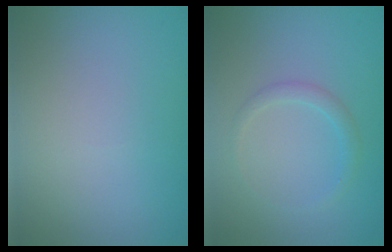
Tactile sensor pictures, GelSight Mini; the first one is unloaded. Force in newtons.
{"total": 1.3, "press": 1.3, "slide": 0.0}